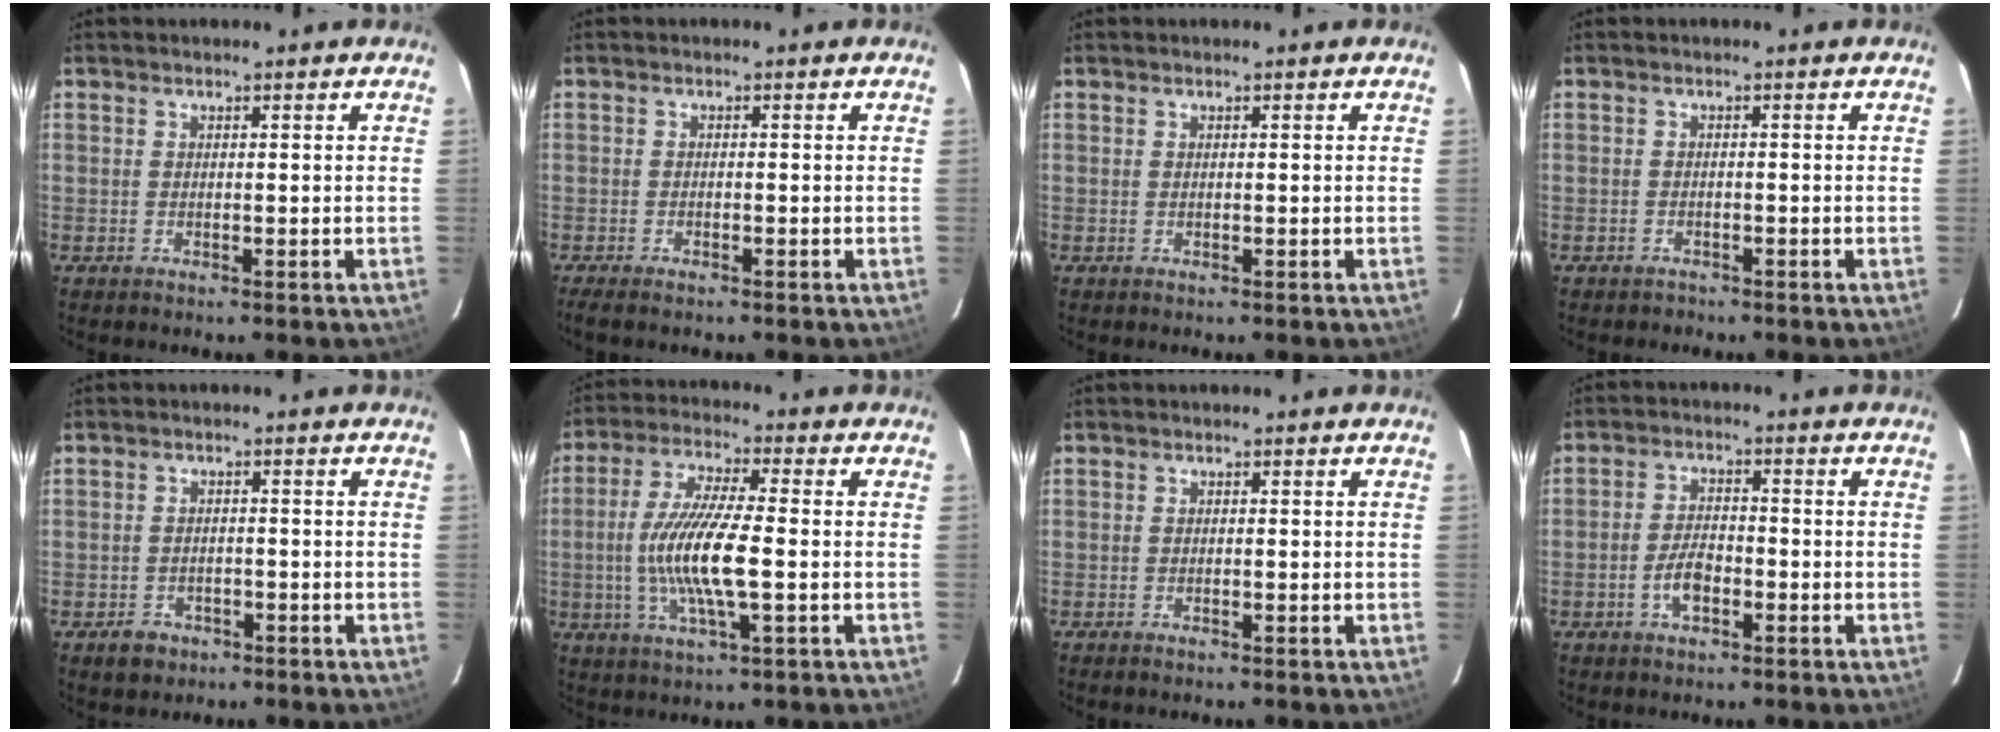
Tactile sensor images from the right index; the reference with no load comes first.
{"total": 3.3, "force": [-2.7, 0.7, 1.7], "torque": [-0.044, -0.013, -0.049]}
{"total": 0.0}
{"total": 1.4, "force": [-1.2, 0.8, 0.0], "torque": [-0.004, 0.005, -0.018]}
{"total": 3.9, "force": [-2.4, 2.9, 1.1], "torque": [-0.029, 0.006, -0.031]}
{"total": 12.4, "force": [-1.7, 1.9, 12.1], "torque": [-0.241, -0.004, -0.035]}
{"total": 0.8, "force": [-0.7, 0.2, 0.3], "torque": [-0.007, -0.002, -0.014]}
{"total": 4.9, "force": [-2.3, 2.4, 3.7], "torque": [-0.078, 0.007, -0.041]}